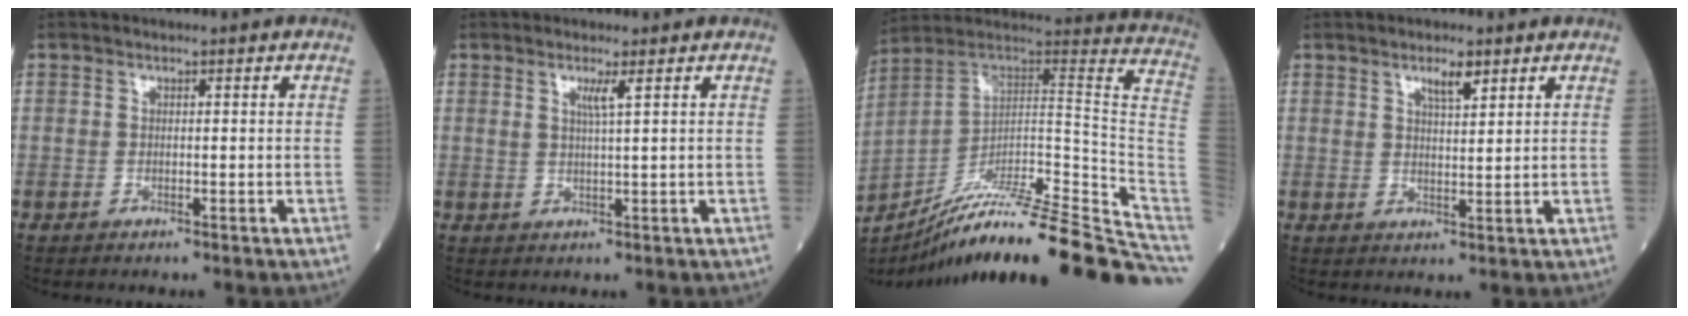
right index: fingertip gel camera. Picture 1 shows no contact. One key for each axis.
{"total": 2.1, "fx": 1.0, "fy": -0.4, "fz": 1.8, "tx": -0.037, "ty": -0.006, "tz": 0.020}
{"total": 29.7, "fx": -23.3, "fy": 0.7, "fz": 18.5, "tx": -0.157, "ty": 0.014, "tz": -0.349}
{"total": 3.2, "fx": 2.1, "fy": 0.6, "fz": 2.4, "tx": -0.042, "ty": -0.001, "tz": 0.037}